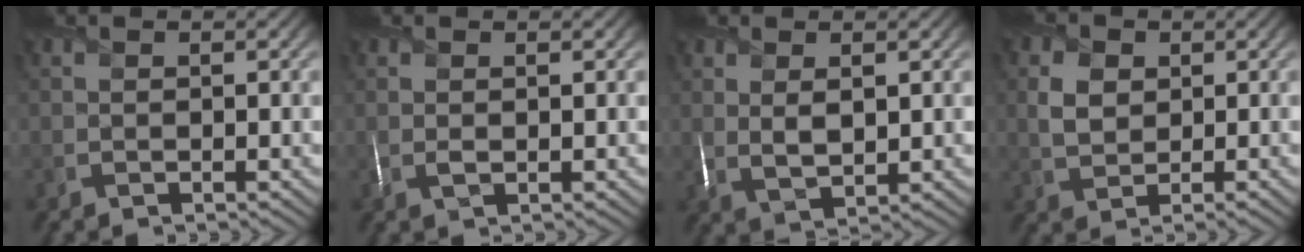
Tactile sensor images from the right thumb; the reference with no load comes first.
{"total": 0.7, "force": [0.0, 0.1, 0.7], "torque": [-0.014, 0.003, 0.000]}
{"total": 3.0, "force": [1.1, 1.2, 2.5], "torque": [-0.056, 0.000, 0.025]}
{"total": 3.5, "force": [0.5, 2.6, 2.3], "torque": [-0.052, 0.002, 0.001]}